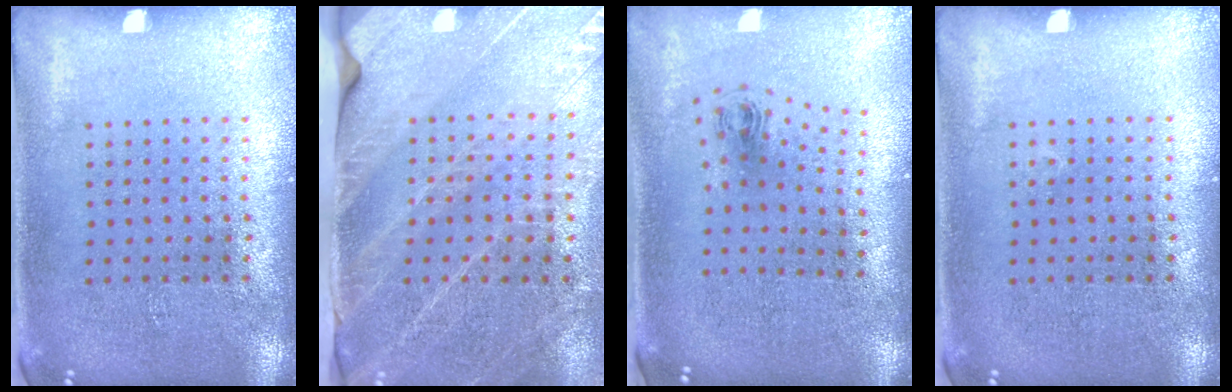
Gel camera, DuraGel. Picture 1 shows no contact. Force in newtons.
{"total": 3.1, "press": 2.8, "slide": 1.2}
{"total": 0.9, "press": 0.4, "slide": 0.8}
{"total": 0.0}